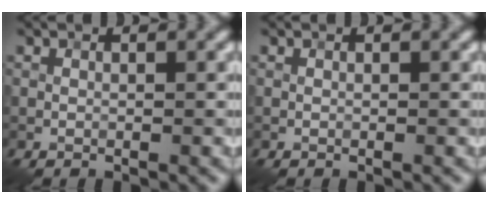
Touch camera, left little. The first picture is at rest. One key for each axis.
{"total": 0.0}